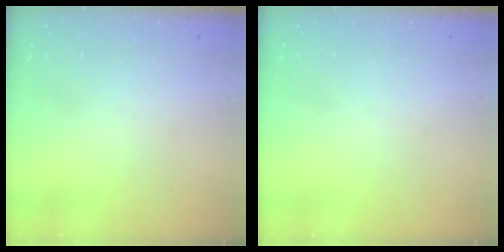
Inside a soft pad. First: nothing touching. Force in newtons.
{"total": 0.0}